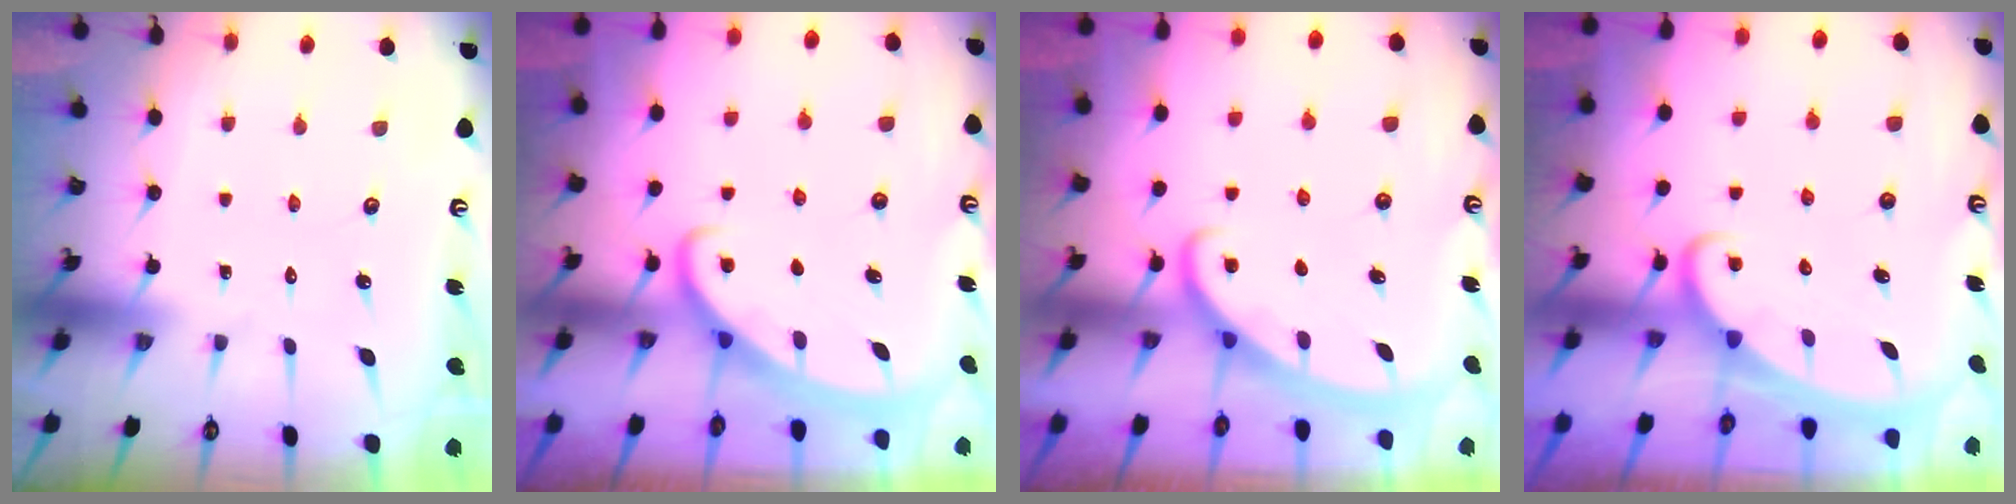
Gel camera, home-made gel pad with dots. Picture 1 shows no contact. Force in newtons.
{"total": 2.8, "press": 2.7, "slide": 0.4}
{"total": 3.0, "press": 2.9, "slide": 0.4}
{"total": 2.6, "press": 2.6, "slide": 0.3}